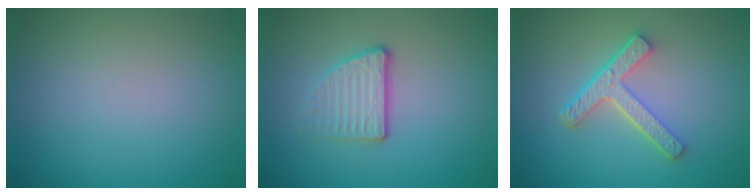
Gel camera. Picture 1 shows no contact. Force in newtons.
{"total": 3.3, "press": 2.4, "slide": 2.3}
{"total": 4.4, "press": 3.3, "slide": 2.9}